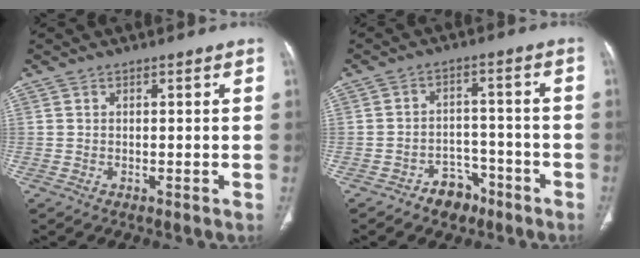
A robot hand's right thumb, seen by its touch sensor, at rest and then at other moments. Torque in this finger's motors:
{"motor_torque": [3.69, 0.92, 0.61, -0.49, 0.03]}